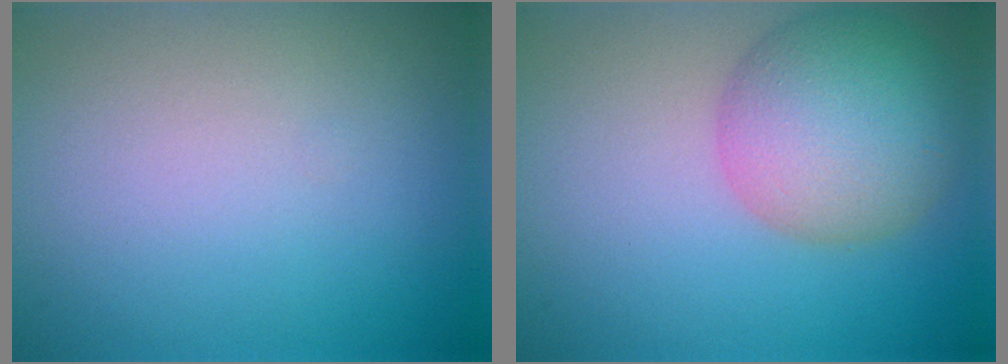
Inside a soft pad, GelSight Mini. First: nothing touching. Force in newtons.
{"total": 7.3, "press": 7.3, "slide": 0.3}